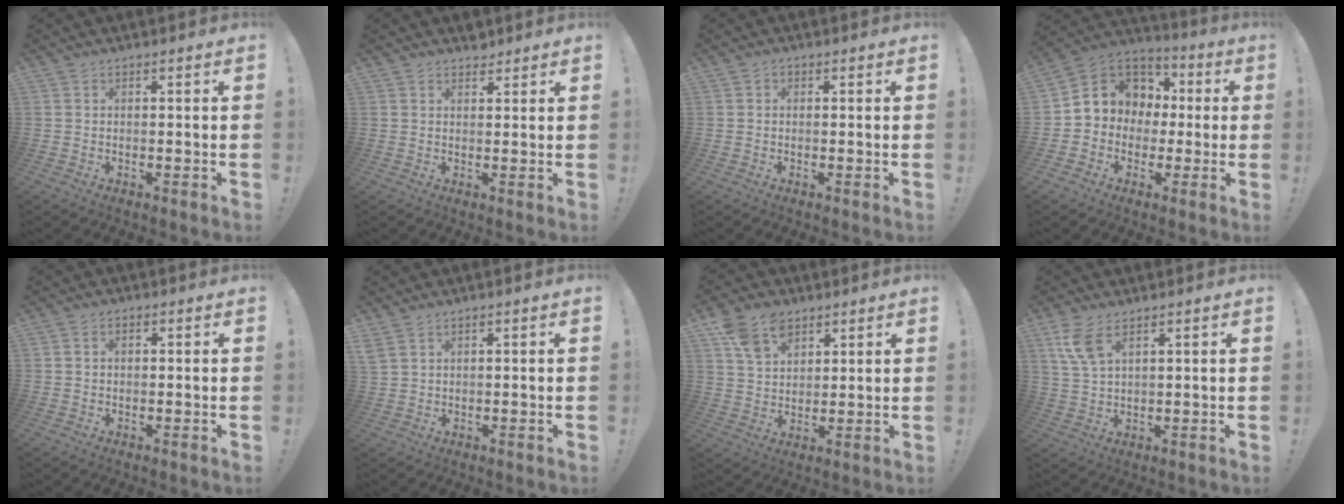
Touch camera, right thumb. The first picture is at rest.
{"total": 2.2, "force": [1.9, 1.0, 0.2], "torque": [0.008, -0.014, 0.034]}
{"total": 0.7, "force": [-0.2, 0.6, 0.2], "torque": [-0.011, 0.005, -0.002]}
{"total": 9.2, "force": [0.1, 8.9, 2.5], "torque": [-0.029, -0.001, 0.016]}
{"total": 1.0, "force": [-0.1, 0.8, 0.5], "torque": [-0.016, 0.007, -0.001]}
{"total": 2.9, "force": [1.9, 1.3, 1.7], "torque": [-0.043, -0.002, 0.039]}
{"total": 10.7, "force": [6.5, 7.0, 4.7], "torque": [-0.069, -0.032, 0.125]}
{"total": 7.2, "force": [4.2, 2.8, 5.2], "torque": [-0.106, -0.016, 0.078]}